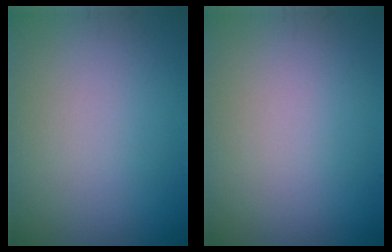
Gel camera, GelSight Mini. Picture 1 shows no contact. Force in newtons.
{"total": 0.0}